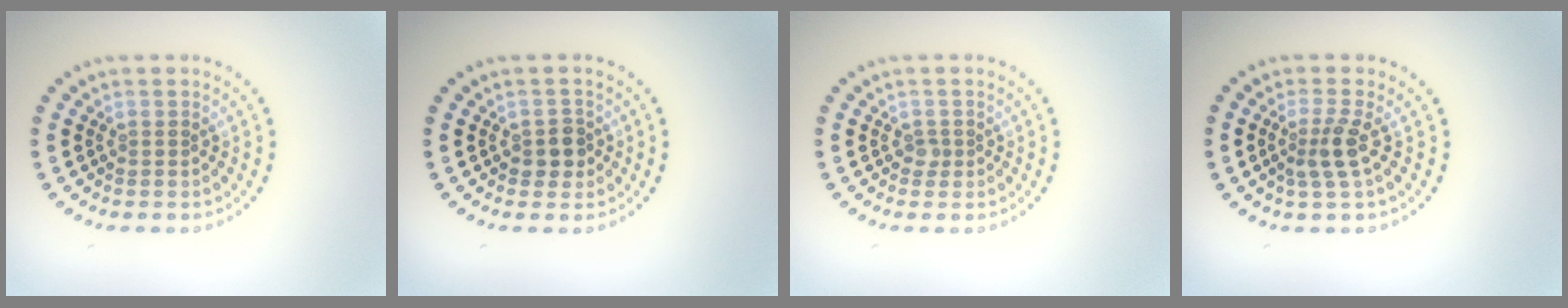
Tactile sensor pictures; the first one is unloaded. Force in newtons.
{"total": 1.9, "press": 1.7, "slide": 0.8}
{"total": 0.8, "press": 0.6, "slide": 0.5}
{"total": 2.3, "press": 1.8, "slide": 1.5}